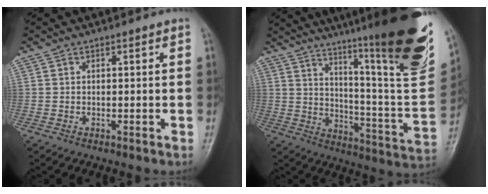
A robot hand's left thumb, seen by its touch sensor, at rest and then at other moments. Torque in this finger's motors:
{"motor_torque": [3.41, 1.57, 1.63, -1.14, 0.36]}